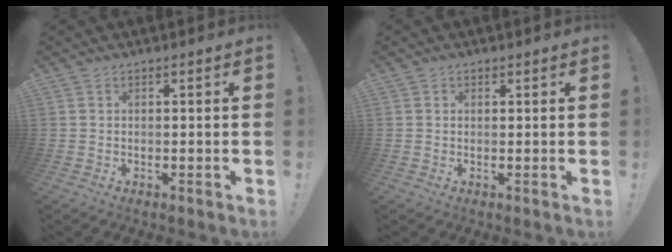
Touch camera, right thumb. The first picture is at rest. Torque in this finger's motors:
{"motor_torque": [-0.03, -0.16, -0.13, -0.18, -0.04]}